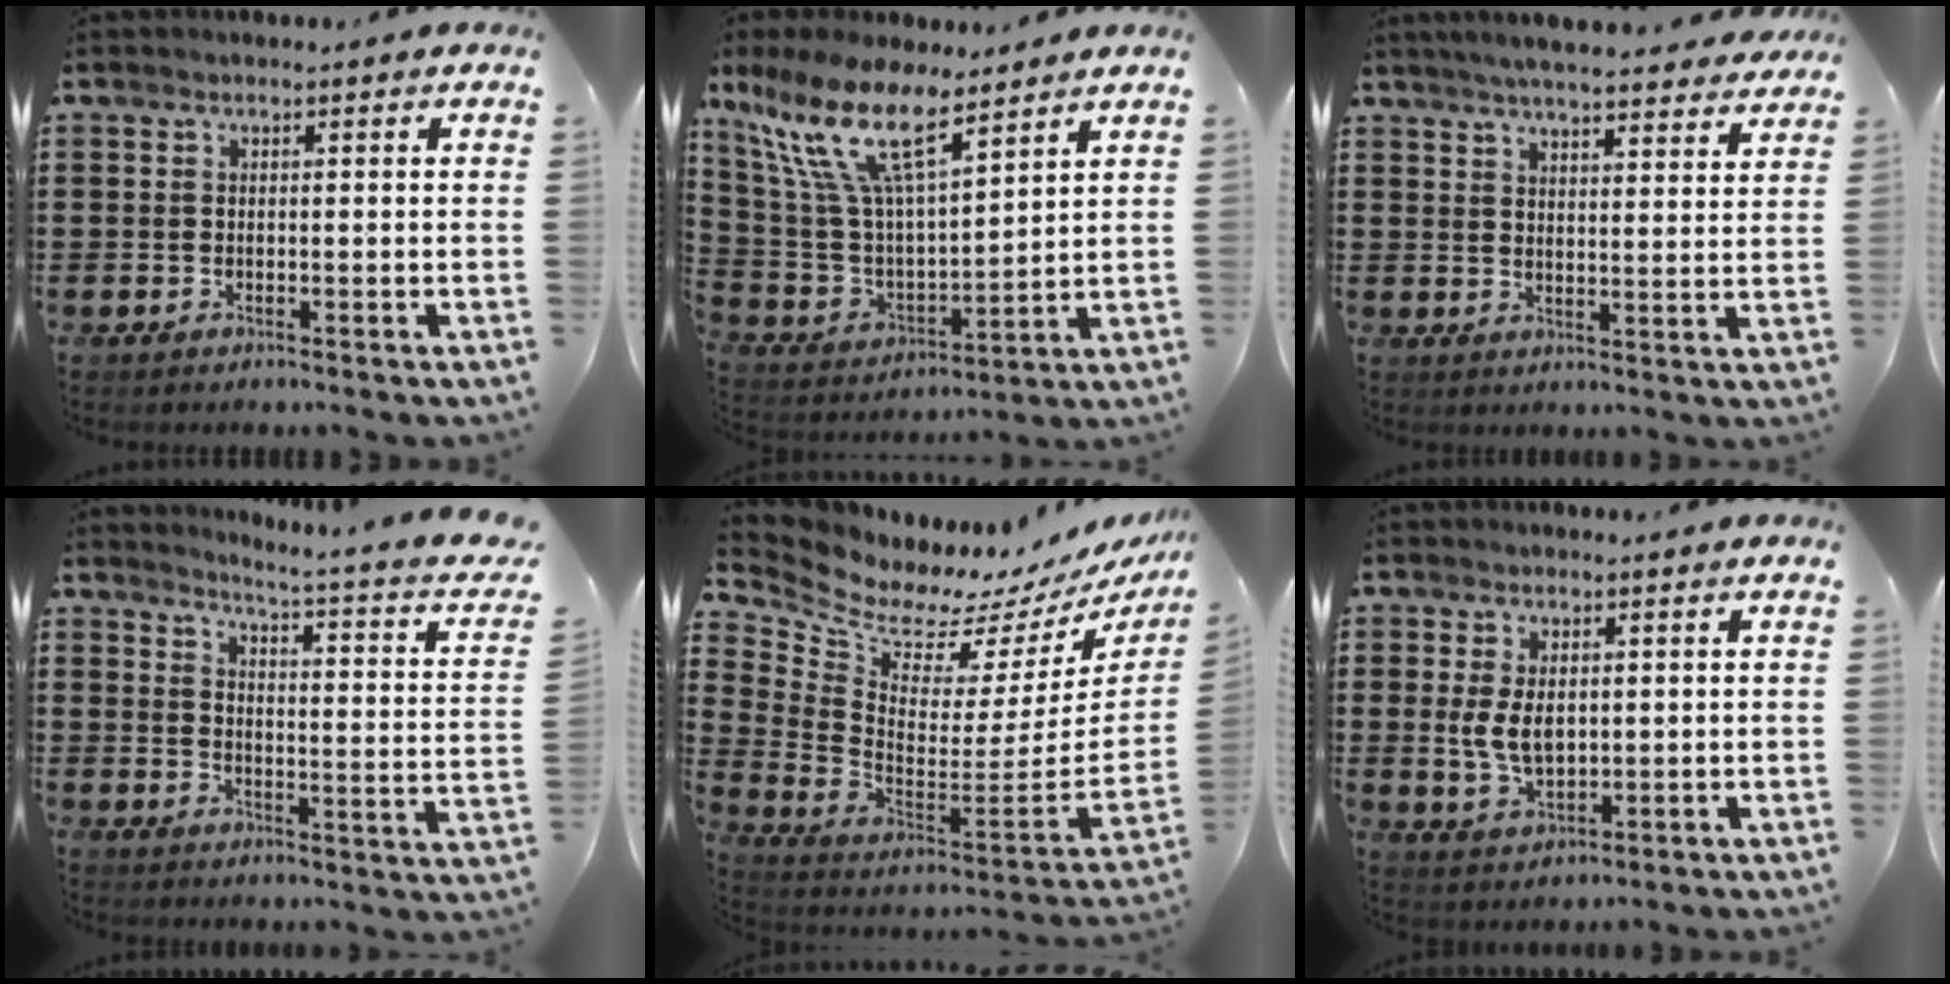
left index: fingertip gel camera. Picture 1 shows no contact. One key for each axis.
{"total": 13.6, "fx": 8.9, "fy": 3.6, "fz": 9.6, "tx": -0.230, "ty": -0.046, "tz": 0.154}
{"total": 5.2, "fx": 5.0, "fy": 0.0, "fz": 1.5, "tx": -0.046, "ty": -0.023, "tz": 0.090}
{"total": 3.3, "fx": 2.4, "fy": -1.0, "fz": 2.0, "tx": -0.056, "ty": -0.035, "tz": 0.028}
{"total": 4.7, "fx": 4.0, "fy": 2.0, "fz": 1.3, "tx": -0.052, "ty": -0.060, "tz": 0.062}
{"total": 5.3, "fx": 0.7, "fy": 3.2, "fz": 4.2, "tx": -0.092, "ty": 0.001, "tz": 0.009}